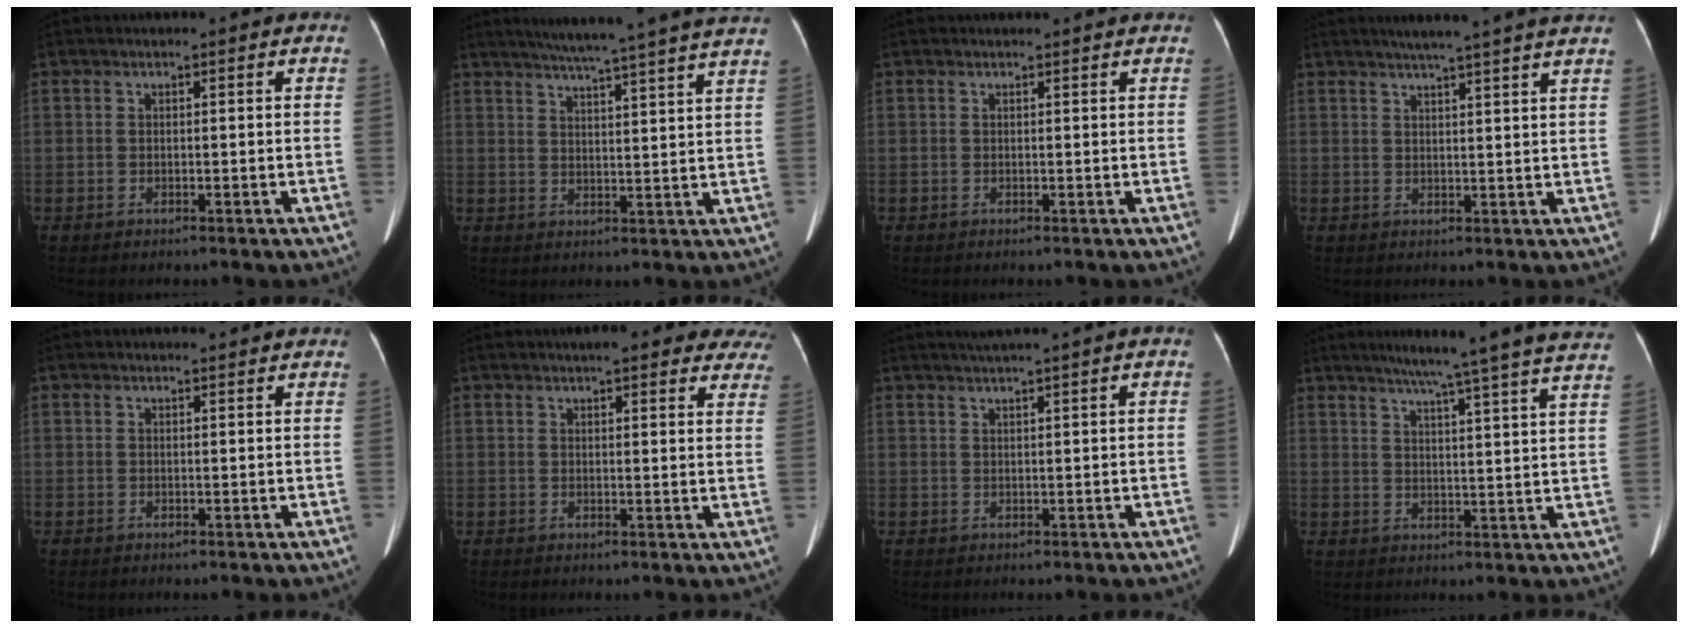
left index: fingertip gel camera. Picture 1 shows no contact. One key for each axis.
{"total": 18.7, "fx": 16.3, "fy": -1.5, "fz": 9.0, "tx": -0.143, "ty": -0.015, "tz": 0.204}
{"total": 1.3, "fx": 1.3, "fy": 0.2, "fz": 0.2, "tx": -0.010, "ty": 0.015, "tz": 0.015}
{"total": 11.0, "fx": 9.2, "fy": -0.9, "fz": 6.0, "tx": -0.082, "ty": 0.016, "tz": 0.101}
{"total": 2.0, "fx": 1.9, "fy": 0.6, "fz": 0.2, "tx": -0.007, "ty": 0.015, "tz": 0.019}
{"total": 14.6, "fx": 12.9, "fy": 3.4, "fz": 6.0, "tx": -0.038, "ty": 0.001, "tz": 0.132}
{"total": 2.2, "fx": 1.8, "fy": -0.7, "fz": 1.2, "tx": -0.016, "ty": 0.011, "tz": 0.036}
{"total": 21.7, "fx": 18.9, "fy": -1.4, "fz": 10.4, "tx": -0.157, "ty": -0.033, "tz": 0.230}